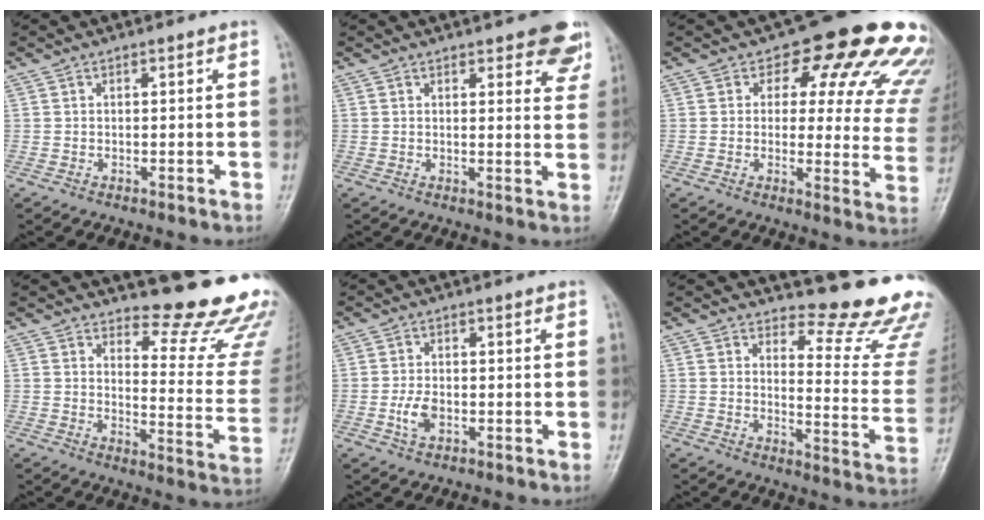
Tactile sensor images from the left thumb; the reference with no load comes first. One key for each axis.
{"total": 9.1, "fx": 6.3, "fy": 3.2, "fz": 5.7, "tx": -0.032, "ty": -0.028, "tz": 0.064}
{"total": 19.6, "fx": 13.1, "fy": 9.3, "fz": 11.1, "tx": -0.077, "ty": -0.058, "tz": 0.130}
{"total": 17.4, "fx": 15.6, "fy": 3.7, "fz": 6.7, "tx": -0.041, "ty": -0.173, "tz": 0.179}
{"total": 3.7, "fx": -1.0, "fy": 2.2, "fz": 2.8, "tx": -0.054, "ty": 0.003, "tz": -0.020}
{"total": 16.0, "fx": 15.0, "fy": 2.7, "fz": 4.6, "tx": -0.021, "ty": -0.180, "tz": 0.165}